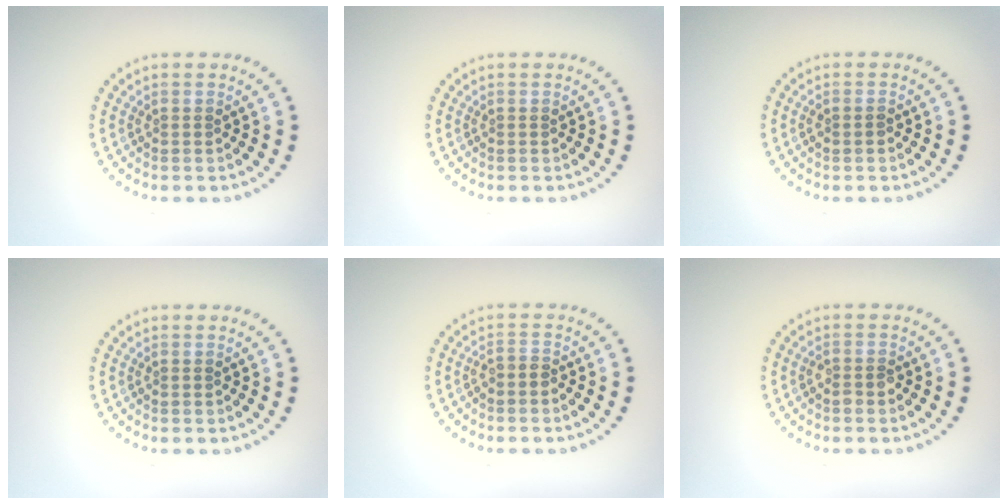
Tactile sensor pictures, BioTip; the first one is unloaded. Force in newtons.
{"total": 0.0}
{"total": 0.8, "press": 0.7, "slide": 0.2}
{"total": 0.0}
{"total": 1.0, "press": 0.7, "slide": 0.6}
{"total": 1.1, "press": 1.1, "slide": 0.4}